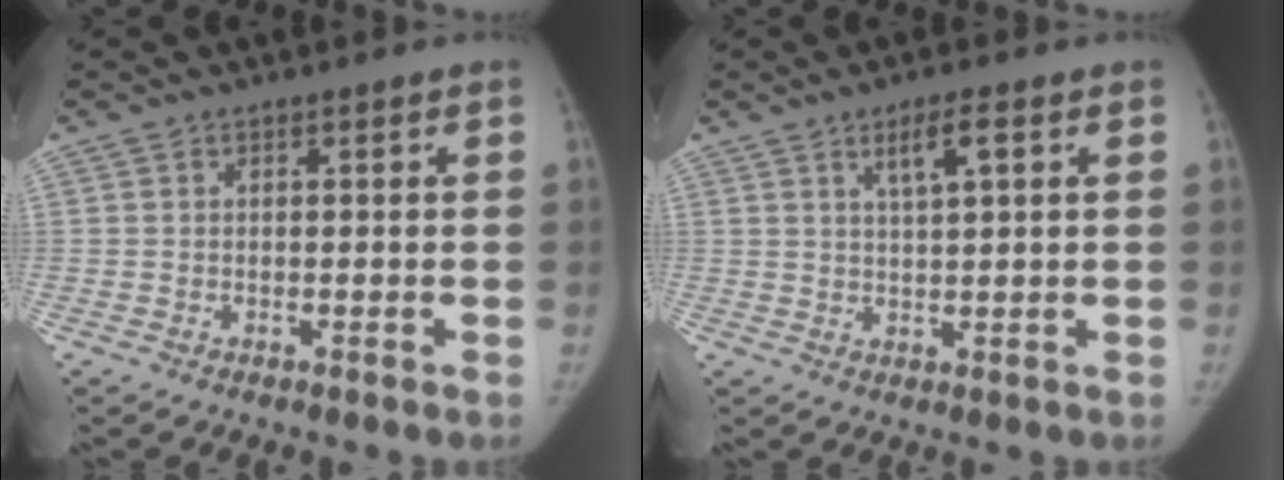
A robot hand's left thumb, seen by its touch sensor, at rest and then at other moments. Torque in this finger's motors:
{"motor_torque": [-0.19, -0.01, 0.70, -0.15, 0.12]}